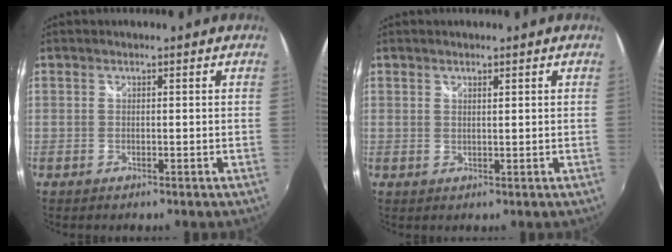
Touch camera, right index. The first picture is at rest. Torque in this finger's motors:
{"motor_torque": [-0.04, 0.10, -0.02, 0.00]}